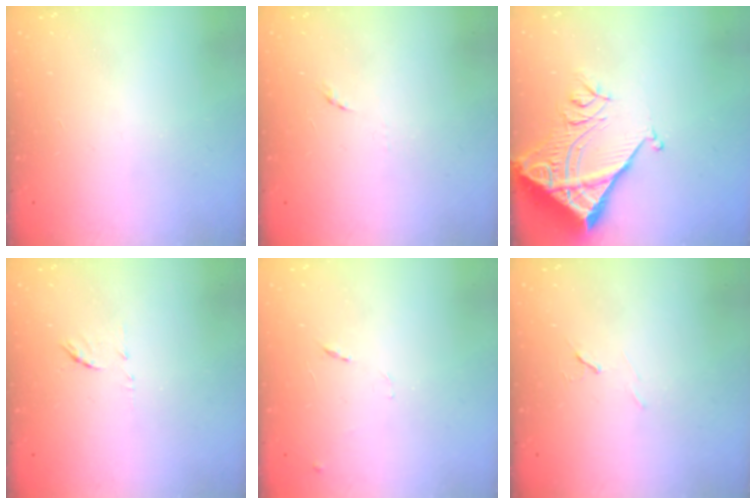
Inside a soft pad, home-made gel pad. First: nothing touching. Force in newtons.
{"total": 5.7, "press": 5.6, "slide": 0.6}
{"total": 9.6, "press": 9.5, "slide": 1.1}
{"total": 6.1, "press": 6.1, "slide": 0.3}
{"total": 7.6, "press": 7.6, "slide": 0.9}
{"total": 6.0, "press": 5.3, "slide": 2.8}